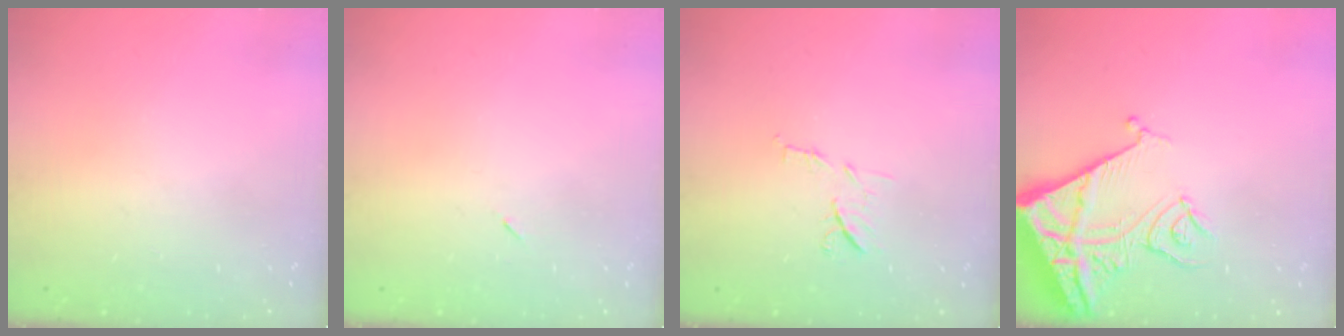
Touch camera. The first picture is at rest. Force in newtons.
{"total": 2.6, "press": 2.3, "slide": 1.2}
{"total": 6.2, "press": 6.2, "slide": 0.7}
{"total": 13.5, "press": 13.5, "slide": 1.4}